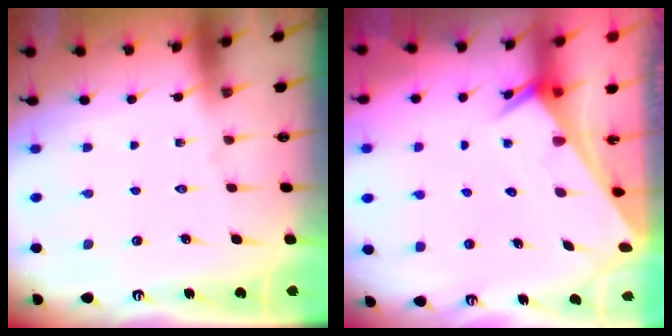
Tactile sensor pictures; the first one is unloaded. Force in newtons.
{"total": 2.5, "press": 2.5, "slide": 0.1}